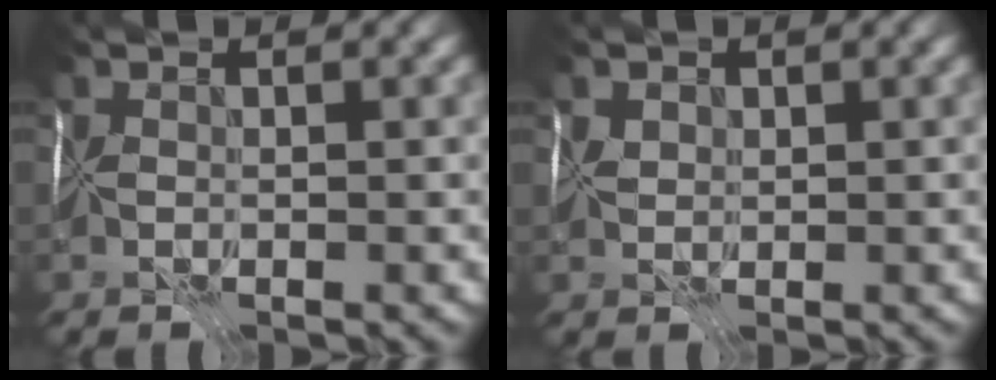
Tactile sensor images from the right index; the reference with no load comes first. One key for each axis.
{"total": 1.0, "fx": 0.9, "fy": 0.4, "fz": 0.1, "tx": 0.004, "ty": 0.010, "tz": 0.015}